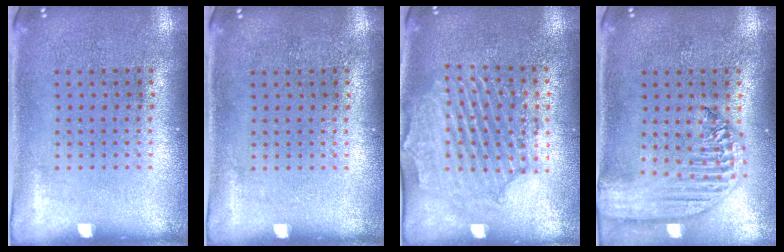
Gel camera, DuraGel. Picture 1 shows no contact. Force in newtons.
{"total": 0.0}
{"total": 2.0, "press": 1.9, "slide": 0.5}
{"total": 2.5, "press": 2.1, "slide": 1.4}